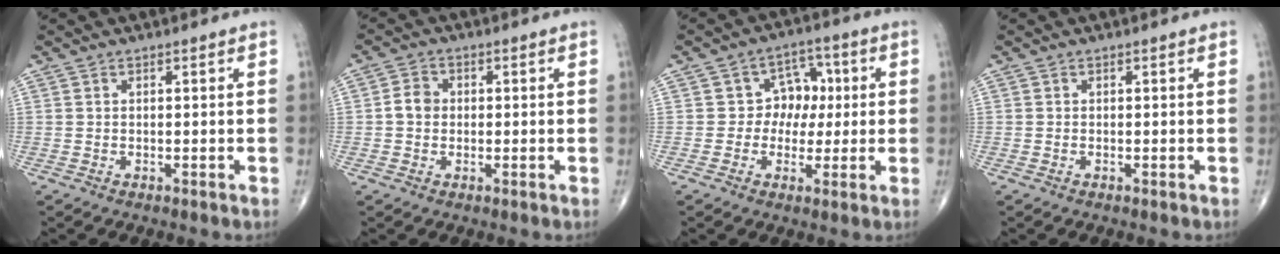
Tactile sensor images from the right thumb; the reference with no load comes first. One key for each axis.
{"total": 3.4, "fx": -0.1, "fy": 2.9, "fz": 1.7, "tx": -0.022, "ty": 0.010, "tz": -0.009}
{"total": 7.5, "fx": 0.4, "fy": 6.5, "fz": 3.7, "tx": 0.003, "ty": 0.015, "tz": -0.004}
{"total": 0.0}